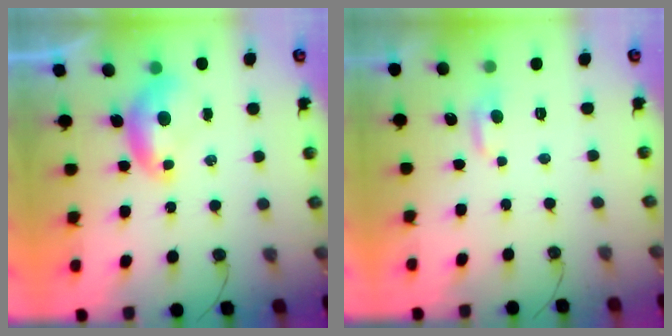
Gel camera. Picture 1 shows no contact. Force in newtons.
{"total": 1.6, "press": 1.4, "slide": 0.7}